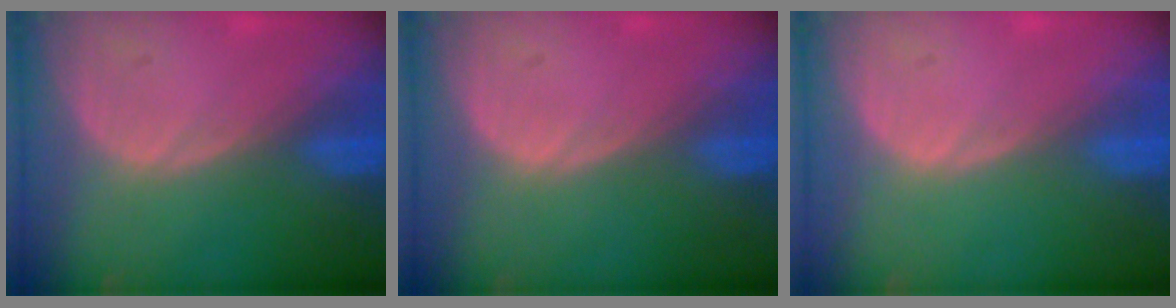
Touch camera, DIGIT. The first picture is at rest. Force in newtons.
{"total": 0.0}
{"total": 0.0}